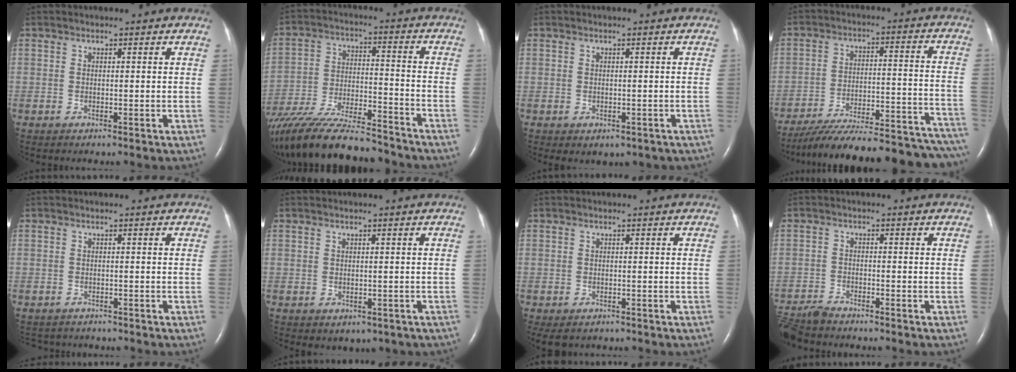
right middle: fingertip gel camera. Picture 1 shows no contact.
{"total": 22.0, "force": [-19.3, 3.1, 10.1], "torque": [-0.198, -0.034, -0.319]}
{"total": 2.4, "force": [-1.3, 1.7, 1.1], "torque": [-0.013, 0.002, -0.005]}
{"total": 31.8, "force": [-28.7, 4.6, 12.9], "torque": [-0.143, -0.015, -0.386]}
{"total": 3.4, "force": [-3.1, 1.3, 0.3], "torque": [-0.007, -0.004, -0.042]}
{"total": 2.9, "force": [-1.5, 2.1, 1.3], "torque": [-0.016, 0.005, -0.004]}
{"total": 3.6, "force": [-2.8, 1.9, 1.3], "torque": [-0.018, -0.004, -0.036]}
{"total": 5.7, "force": [-5.6, 0.5, 1.3], "torque": [-0.022, -0.022, -0.103]}